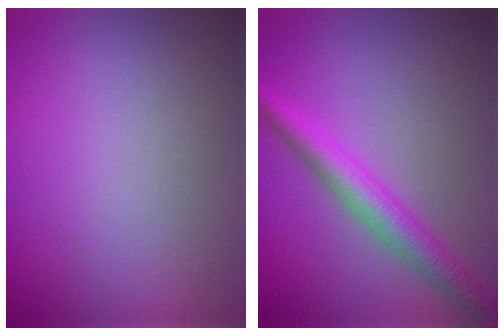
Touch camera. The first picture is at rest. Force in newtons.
{"total": 4.1, "press": 4.1, "slide": 0.1}